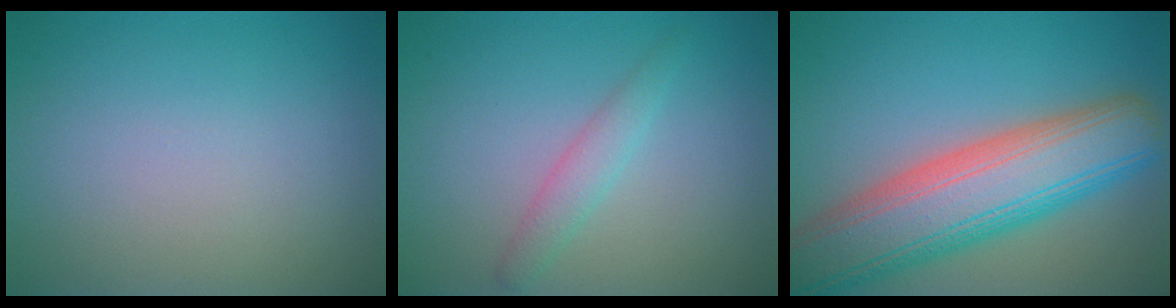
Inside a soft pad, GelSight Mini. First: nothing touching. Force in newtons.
{"total": 1.9, "press": 1.9, "slide": 0.2}
{"total": 11.0, "press": 10.9, "slide": 1.1}